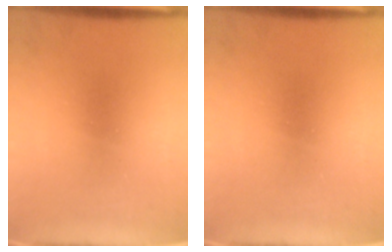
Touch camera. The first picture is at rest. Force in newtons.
{"total": 0.0}